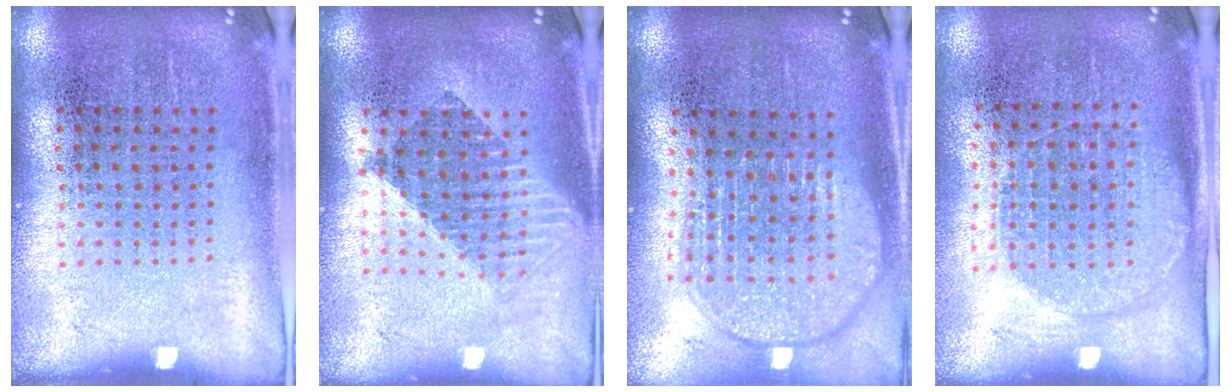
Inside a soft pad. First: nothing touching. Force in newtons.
{"total": 1.6, "press": 1.4, "slide": 0.9}
{"total": 1.8, "press": 1.5, "slide": 1.0}
{"total": 1.3, "press": 1.2, "slide": 0.5}